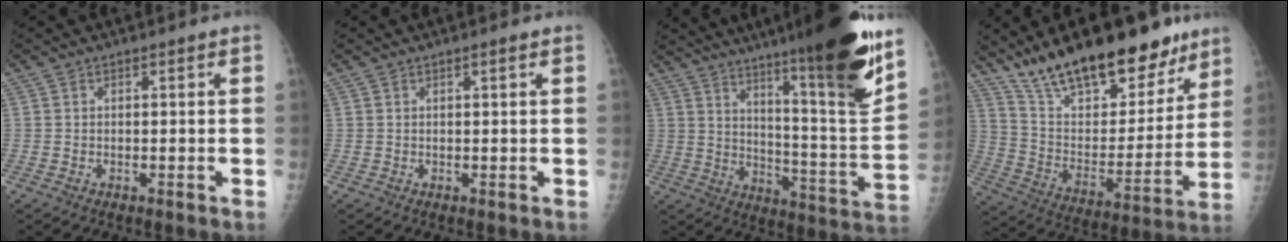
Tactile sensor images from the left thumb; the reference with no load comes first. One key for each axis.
{"total": 0.6, "fx": 0.4, "fy": 0.0, "fz": 0.5, "tx": -0.009, "ty": 0.000, "tz": 0.005}
{"total": 25.3, "fx": 16.6, "fy": 2.3, "fz": 19.0, "tx": -0.262, "ty": -0.082, "tz": 0.252}
{"total": 26.2, "fx": 19.3, "fy": 10.2, "fz": 14.4, "tx": -0.190, "ty": -0.078, "tz": 0.316}